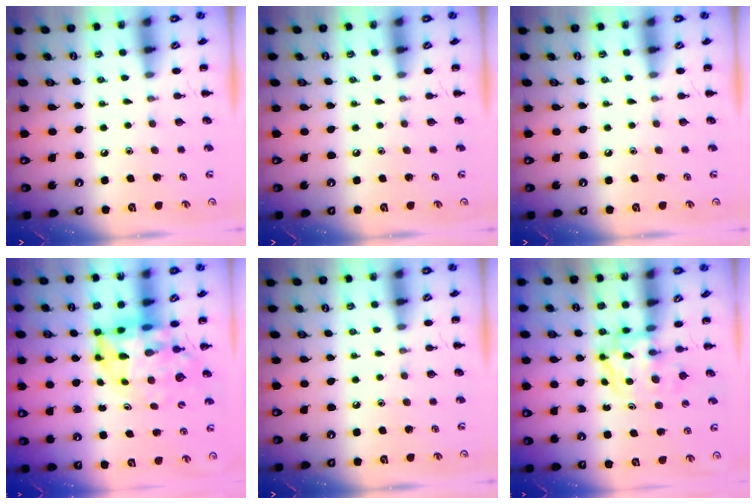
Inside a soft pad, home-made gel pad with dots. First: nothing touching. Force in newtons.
{"total": 0.0}
{"total": 0.0}
{"total": 7.2, "press": 6.9, "slide": 2.0}
{"total": 0.0}
{"total": 3.8, "press": 3.8, "slide": 0.5}